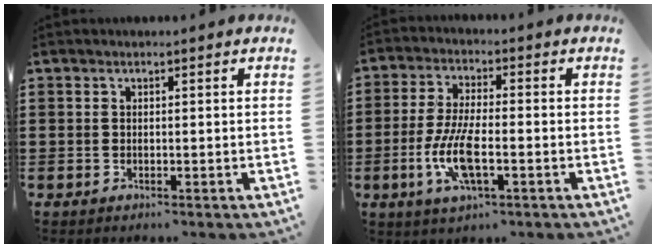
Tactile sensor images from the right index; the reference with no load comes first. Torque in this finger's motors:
{"motor_torque": [2.14, 0.00, 0.84, 0.21]}